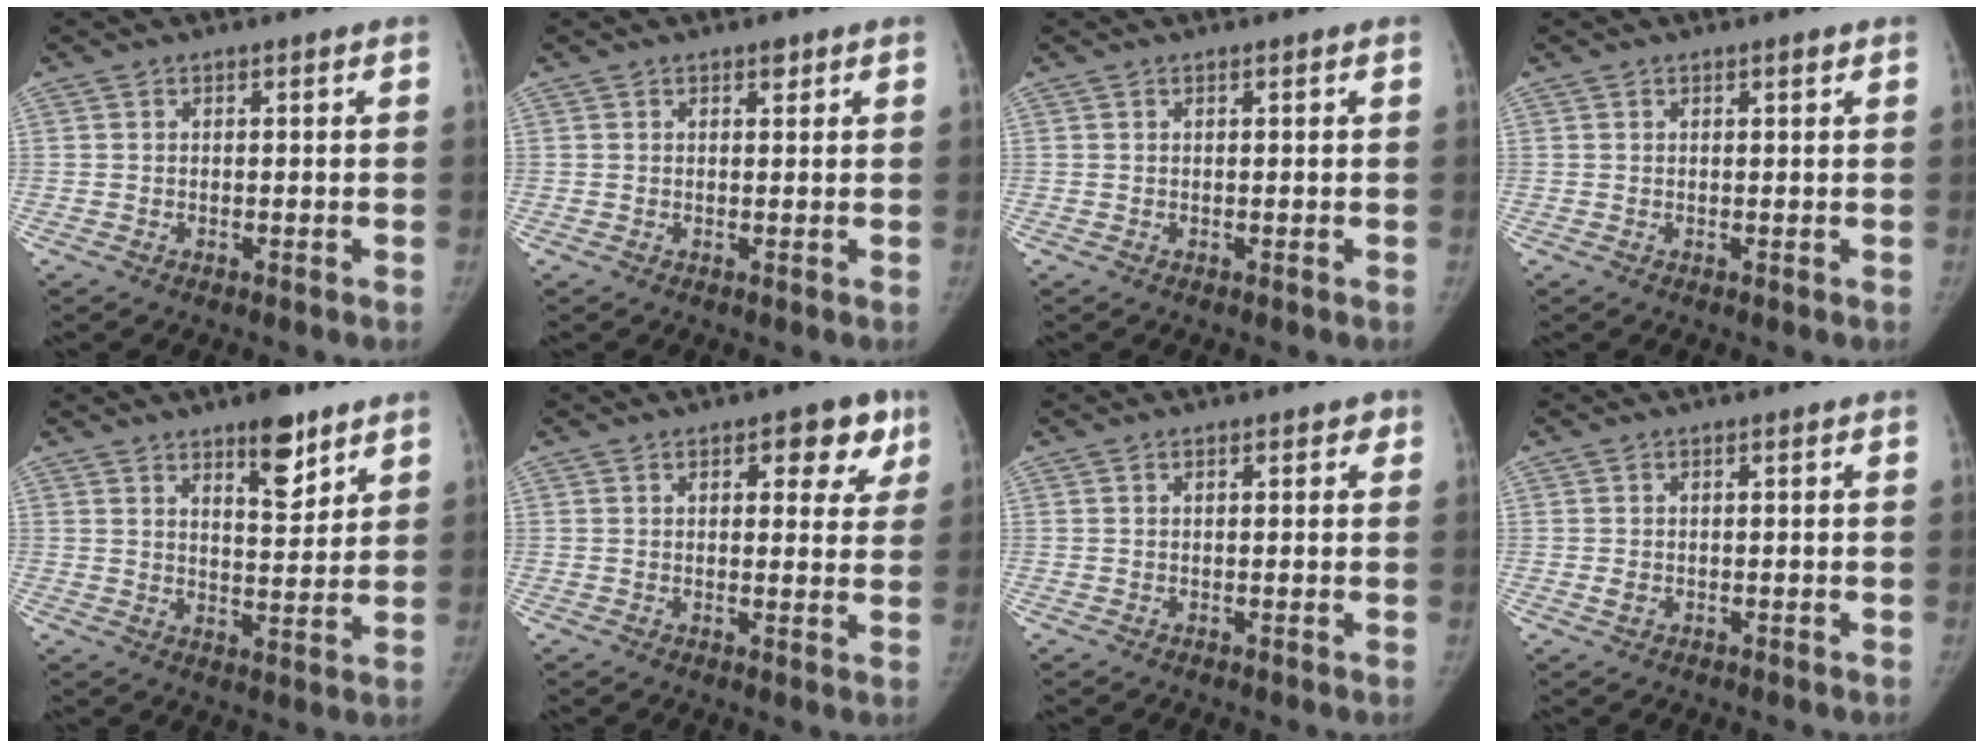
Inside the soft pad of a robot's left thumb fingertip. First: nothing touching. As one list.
[{"total": 1.3, "force": [0.8, 0.6, 0.7], "torque": [-0.003, -0.003, 0.010]}, {"total": 0.0}, {"total": 0.8, "force": [0.5, 0.2, 0.6], "torque": [-0.008, -0.002, 0.009]}, {"total": 9.0, "force": [6.0, 3.3, 5.9], "torque": [-0.064, -0.041, 0.091]}, {"total": 7.6, "force": [3.8, 3.8, 5.4], "torque": [-0.026, -0.011, 0.041]}, {"total": 1.6, "force": [0.8, 0.8, 1.1], "torque": [-0.004, 0.000, 0.007]}, {"total": 1.1, "force": [-0.1, 0.8, 0.7], "torque": [-0.009, -0.002, -0.002]}]